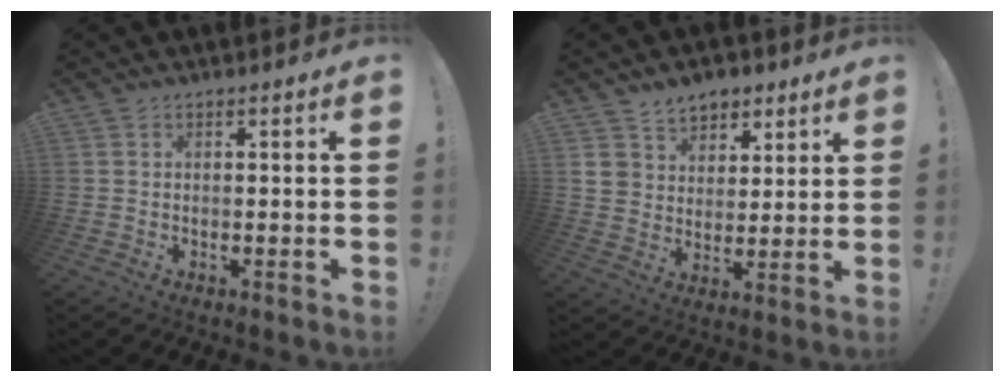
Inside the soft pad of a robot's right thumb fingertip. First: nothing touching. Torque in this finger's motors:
{"motor_torque": [0.01, 0.06, 0.28, 0.31, 0.00]}